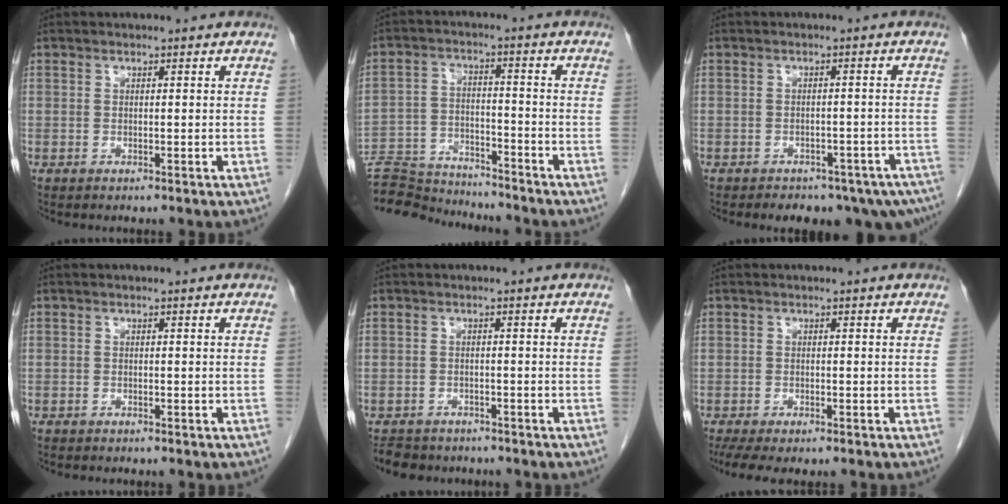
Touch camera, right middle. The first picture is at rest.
{"total": 13.5, "force": [-13.1, 1.4, 3.0], "torque": [-0.048, 0.007, -0.216]}
{"total": 12.7, "force": [-9.5, 6.3, 5.4], "torque": [-0.072, 0.002, -0.107]}
{"total": 1.4, "force": [-1.2, 0.4, 0.5], "torque": [-0.013, -0.003, -0.015]}
{"total": 6.2, "force": [-5.4, 2.7, 1.4], "torque": [-0.028, -0.005, -0.076]}
{"total": 6.7, "force": [-5.1, 2.1, 3.8], "torque": [-0.064, -0.013, -0.078]}